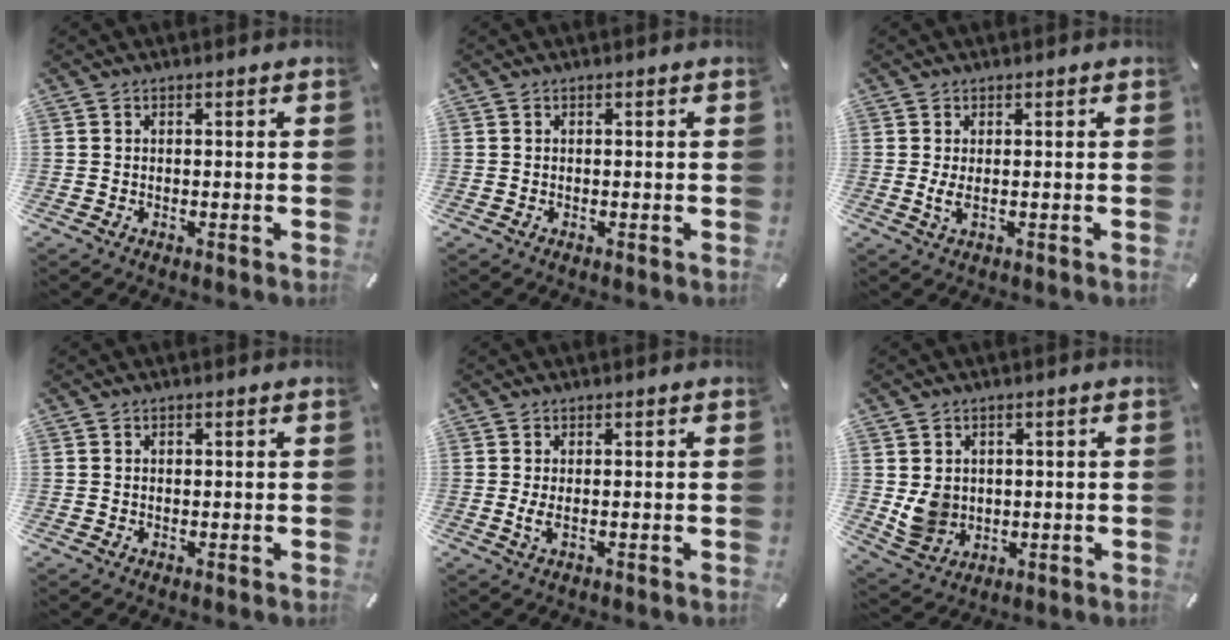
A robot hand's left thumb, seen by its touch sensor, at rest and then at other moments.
{"total": 0.0}
{"total": 2.8, "force": [-0.1, 0.8, 2.6], "torque": [-0.061, -0.008, -0.004]}
{"total": 0.5, "force": [0.1, 0.4, 0.3], "torque": [-0.006, 0.000, 0.001]}
{"total": 2.4, "force": [-0.2, 0.5, 2.3], "torque": [-0.055, -0.009, -0.007]}
{"total": 6.7, "force": [0.6, 6.4, 2.0], "torque": [-0.046, -0.004, 0.011]}